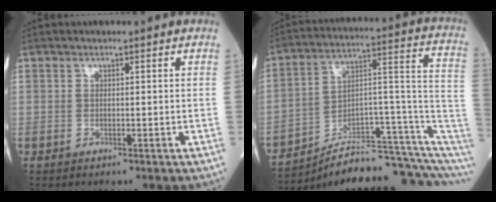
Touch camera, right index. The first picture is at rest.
{"total": 17.7, "force": [-14.1, 1.9, 10.6], "torque": [-0.114, 0.071, -0.213]}